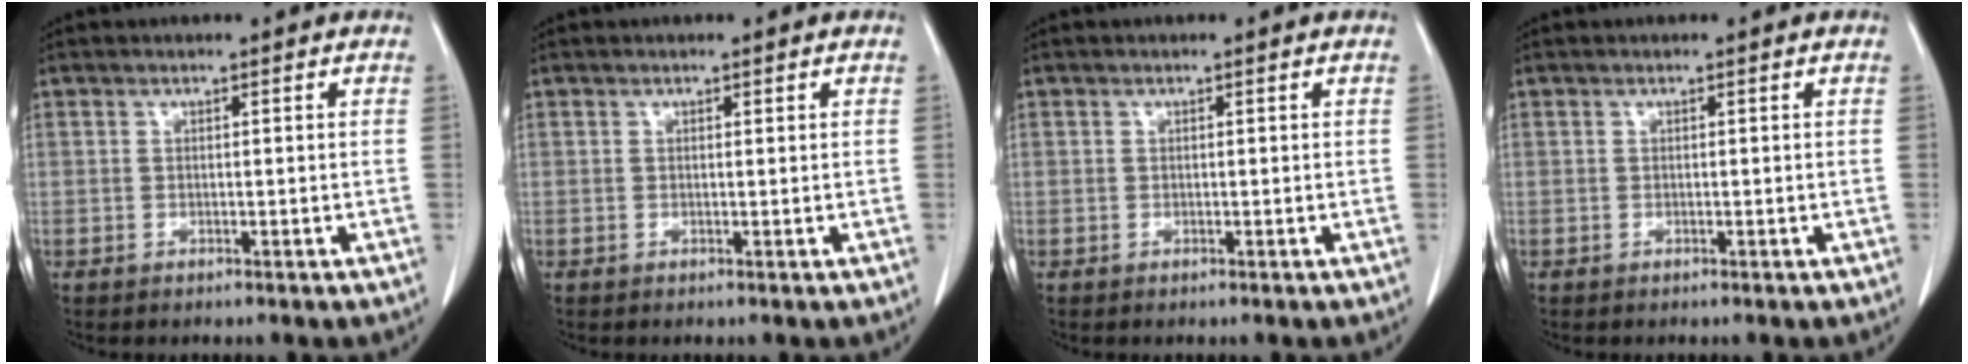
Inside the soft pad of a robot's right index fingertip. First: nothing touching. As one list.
[{"total": 0.0}, {"total": 0.0}, {"total": 0.0}]